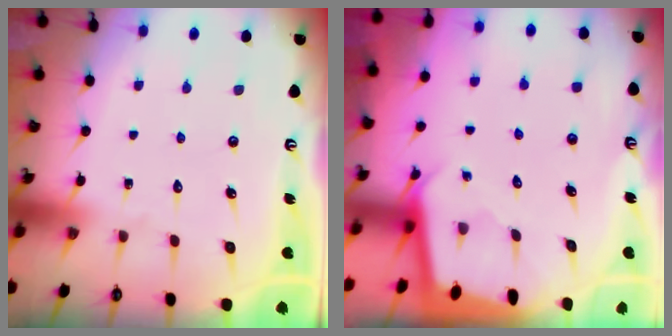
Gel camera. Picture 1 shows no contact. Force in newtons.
{"total": 2.1, "press": 2.1, "slide": 0.1}